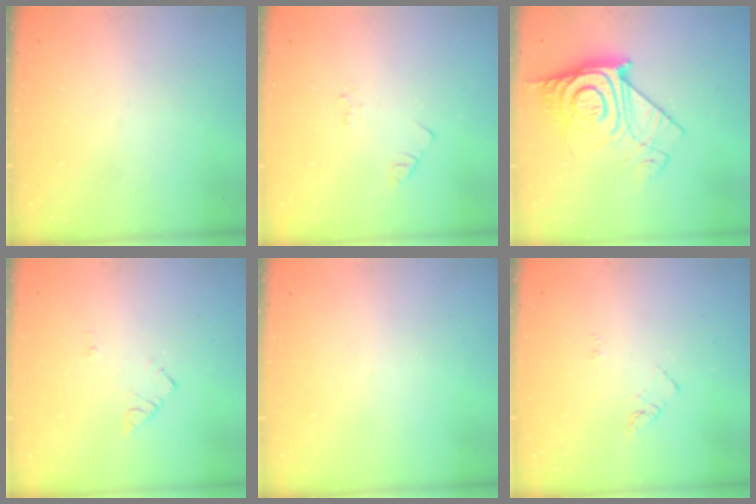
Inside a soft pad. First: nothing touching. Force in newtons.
{"total": 2.2, "press": 2.1, "slide": 0.4}
{"total": 16.1, "press": 16.1, "slide": 1.1}
{"total": 4.0, "press": 4.0, "slide": 0.5}
{"total": 0.0}
{"total": 3.8, "press": 3.8, "slide": 0.4}